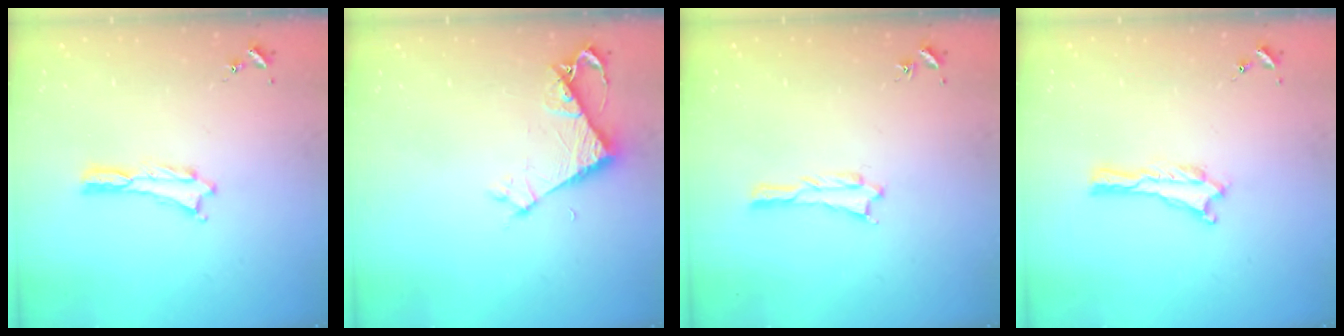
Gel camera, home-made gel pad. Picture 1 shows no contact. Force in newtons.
{"total": 5.1, "press": 5.1, "slide": 0.4}
{"total": 0.6, "press": 0.6, "slide": 0.1}
{"total": 0.0}